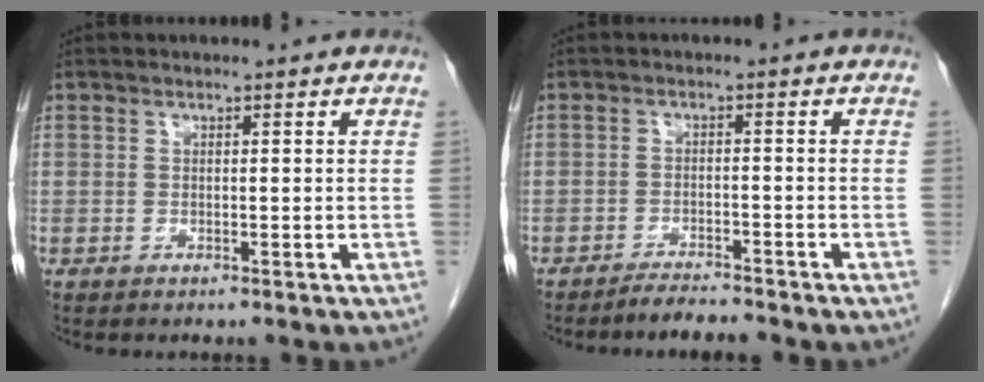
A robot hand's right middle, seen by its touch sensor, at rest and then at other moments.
{"total": 3.0, "force": [-2.9, -0.3, 0.7], "torque": [-0.016, -0.013, -0.049]}